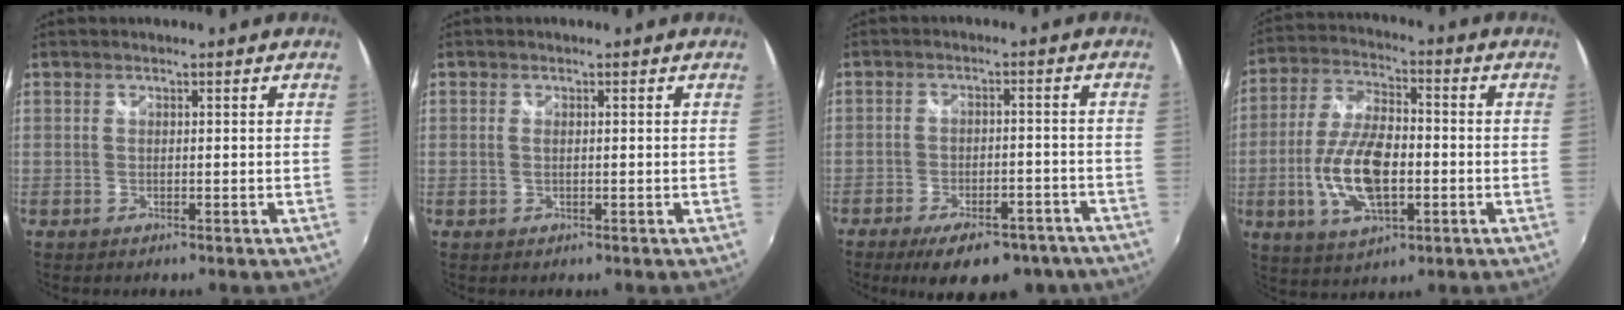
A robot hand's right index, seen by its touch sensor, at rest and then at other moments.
{"total": 0.8, "force": [0.1, 0.4, 0.7], "torque": [-0.016, -0.001, 0.000]}
{"total": 15.4, "force": [-11.5, 6.3, 8.1], "torque": [-0.154, -0.010, -0.149]}
{"total": 14.5, "force": [-3.2, 6.8, 12.4], "torque": [-0.256, -0.002, -0.055]}